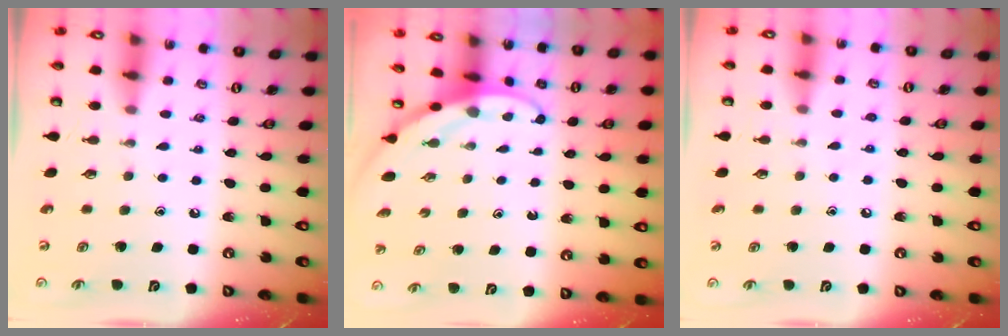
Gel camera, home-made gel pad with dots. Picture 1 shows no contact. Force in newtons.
{"total": 3.0, "press": 3.0, "slide": 0.1}
{"total": 2.3, "press": 2.3, "slide": 0.3}